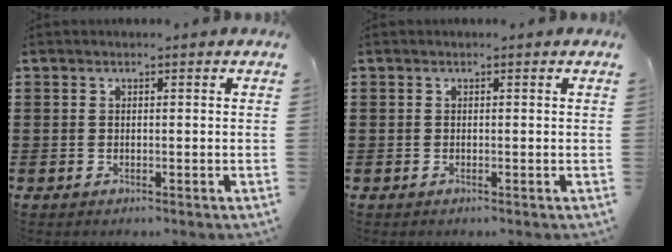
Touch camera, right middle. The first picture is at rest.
{"total": 0.0}